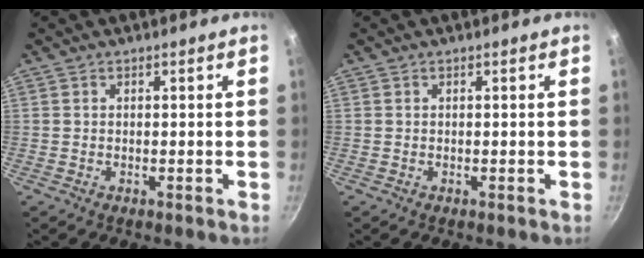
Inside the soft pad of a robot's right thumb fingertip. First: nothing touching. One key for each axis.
{"total": 0.0}